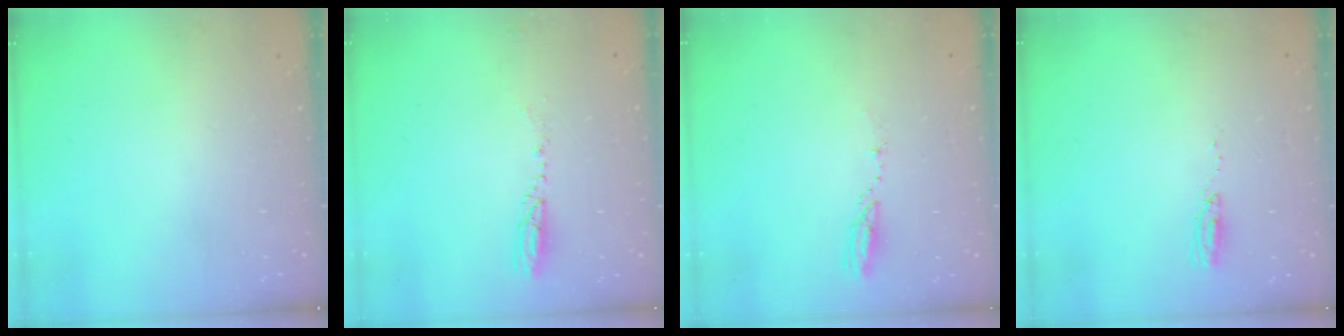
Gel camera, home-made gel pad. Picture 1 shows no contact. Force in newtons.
{"total": 3.7, "press": 3.6, "slide": 0.8}
{"total": 3.1, "press": 3.1, "slide": 0.3}
{"total": 3.7, "press": 3.4, "slide": 1.5}